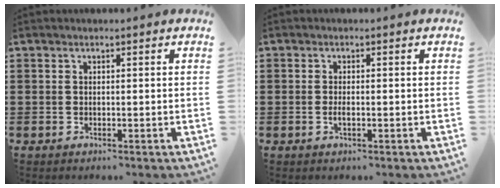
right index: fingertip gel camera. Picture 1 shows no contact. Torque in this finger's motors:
{"motor_torque": [1.01, 1.13, 0.03, 0.03]}